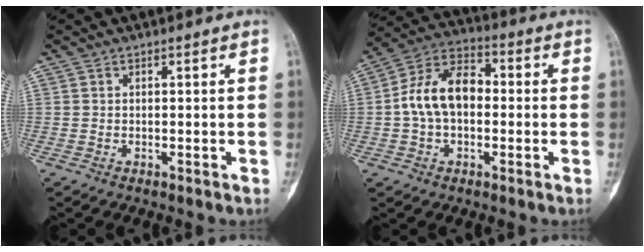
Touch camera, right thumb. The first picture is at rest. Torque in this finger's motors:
{"motor_torque": [0.20, 0.22, 0.98, -0.18, 0.15]}